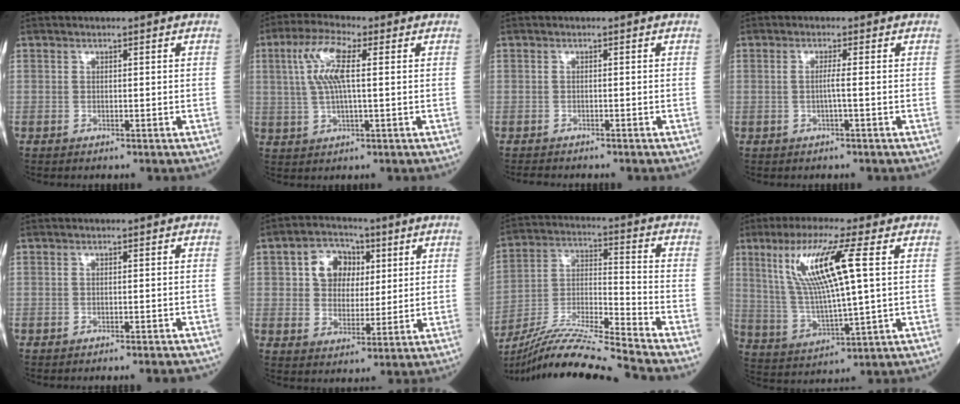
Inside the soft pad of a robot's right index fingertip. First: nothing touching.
{"total": 7.6, "force": [1.9, 1.4, 7.2], "torque": [-0.158, 0.015, 0.039]}
{"total": 1.5, "force": [-1.4, 0.4, 0.2], "torque": [-0.007, -0.003, -0.020]}
{"total": 1.4, "force": [-0.2, -0.4, 1.4], "torque": [-0.027, 0.001, -0.004]}
{"total": 5.2, "force": [-4.8, 0.7, 1.9], "torque": [-0.020, -0.010, -0.053]}
{"total": 7.7, "force": [2.5, 5.8, 4.3], "torque": [-0.077, 0.024, 0.046]}
{"total": 17.8, "force": [-16.2, -2.6, 6.9], "torque": [-0.133, -0.008, -0.289]}
{"total": 13.0, "force": [4.1, 0.4, 12.4], "torque": [-0.258, 0.004, 0.084]}